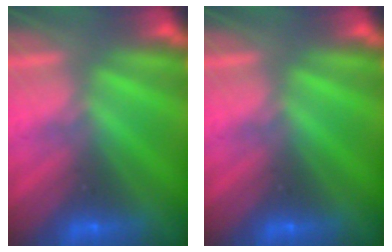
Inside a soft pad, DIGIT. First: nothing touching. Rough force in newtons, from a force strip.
{"total": 0.0}